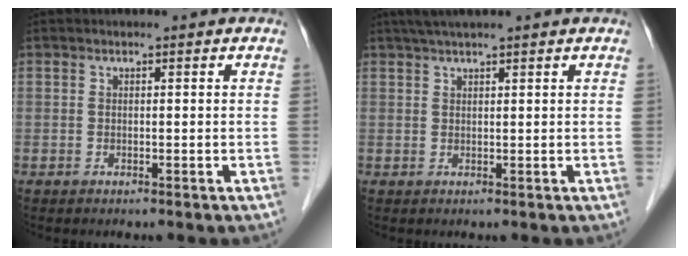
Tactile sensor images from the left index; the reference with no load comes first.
{"total": 5.3, "force": [4.4, -0.1, 3.0], "torque": [-0.049, 0.037, 0.073]}